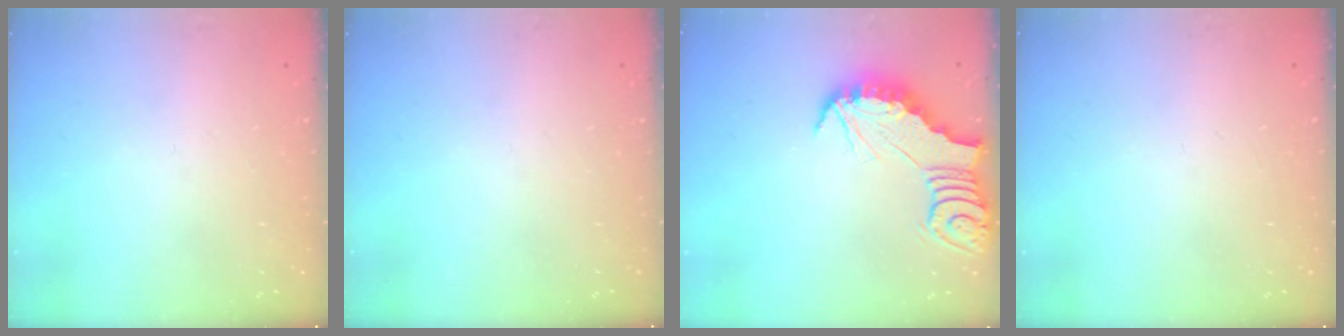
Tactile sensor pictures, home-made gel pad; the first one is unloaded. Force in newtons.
{"total": 0.0}
{"total": 2.5, "press": 2.5, "slide": 0.2}
{"total": 0.0}